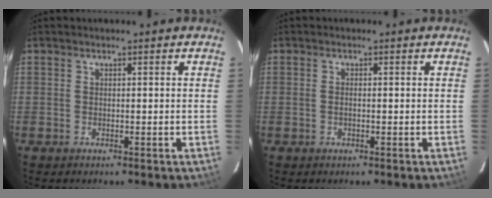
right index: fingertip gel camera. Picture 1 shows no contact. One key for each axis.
{"total": 0.7, "fx": 0.1, "fy": 0.2, "fz": 0.7, "tx": -0.014, "ty": 0.002, "tz": 0.001}